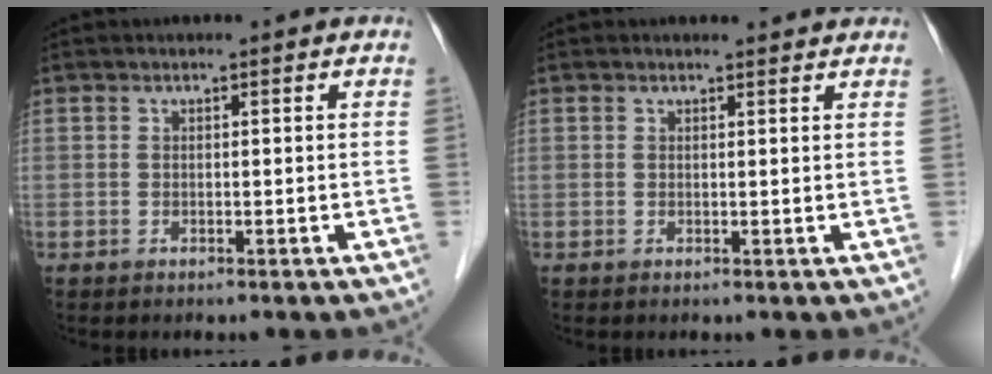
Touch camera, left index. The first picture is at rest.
{"total": 2.3, "force": [2.3, 0.4, 0.2], "torque": [-0.011, 0.005, 0.023]}